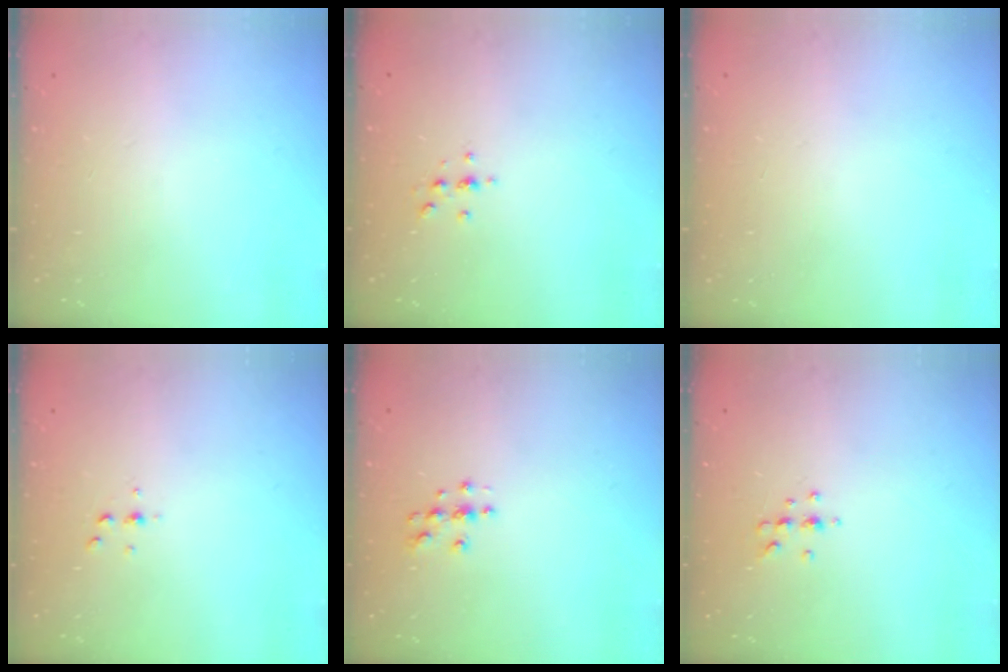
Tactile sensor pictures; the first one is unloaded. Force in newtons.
{"total": 2.4, "press": 2.4, "slide": 0.3}
{"total": 0.0}
{"total": 2.5, "press": 2.4, "slide": 0.2}
{"total": 3.9, "press": 3.8, "slide": 0.4}
{"total": 4.7, "press": 4.6, "slide": 1.1}